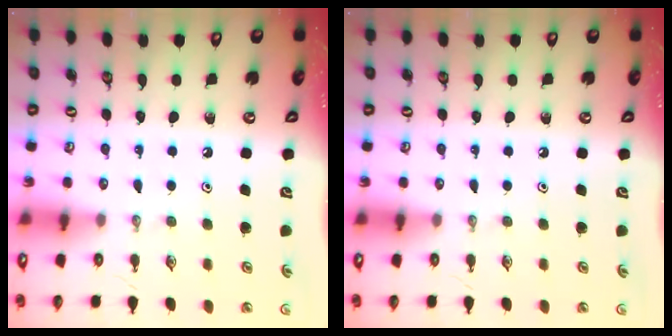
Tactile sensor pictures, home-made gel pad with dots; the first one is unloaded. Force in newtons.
{"total": 0.0}